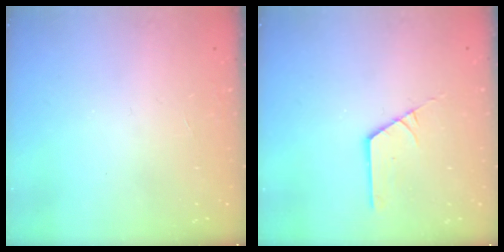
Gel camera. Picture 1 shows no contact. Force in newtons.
{"total": 2.3, "press": 2.3, "slide": 0.3}